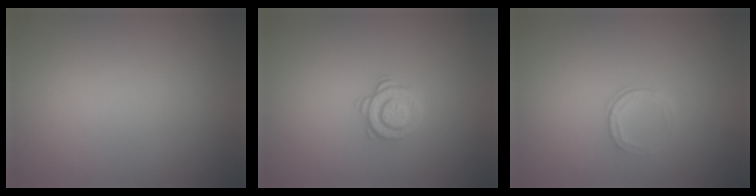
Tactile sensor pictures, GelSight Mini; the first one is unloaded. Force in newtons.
{"total": 1.7, "press": 1.3, "slide": 1.1}
{"total": 1.0, "press": 0.7, "slide": 0.7}